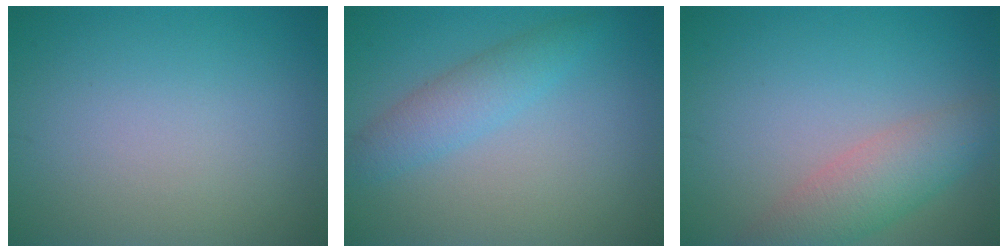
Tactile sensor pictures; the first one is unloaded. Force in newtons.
{"total": 3.0, "press": 3.0, "slide": 0.0}
{"total": 4.2, "press": 4.2, "slide": 0.2}